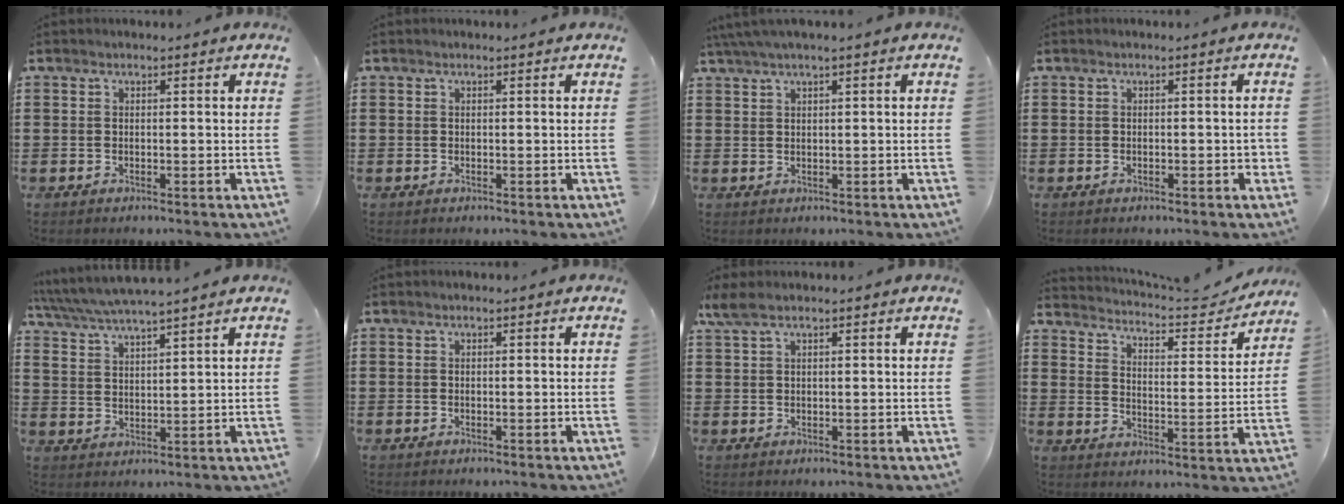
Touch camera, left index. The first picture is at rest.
{"total": 0.0}
{"total": 2.1, "force": [1.3, -0.1, 1.7], "torque": [-0.033, -0.001, 0.024]}
{"total": 0.9, "force": [-0.4, 0.4, 0.8], "torque": [-0.015, 0.002, -0.008]}
{"total": 4.6, "force": [4.3, -0.2, 1.6], "torque": [-0.046, -0.021, 0.073]}
{"total": 0.0}
{"total": 2.6, "force": [1.8, 0.7, 1.7], "torque": [-0.039, 0.003, 0.034]}
{"total": 3.8, "force": [3.7, 0.4, 0.7], "torque": [-0.030, -0.031, 0.055]}